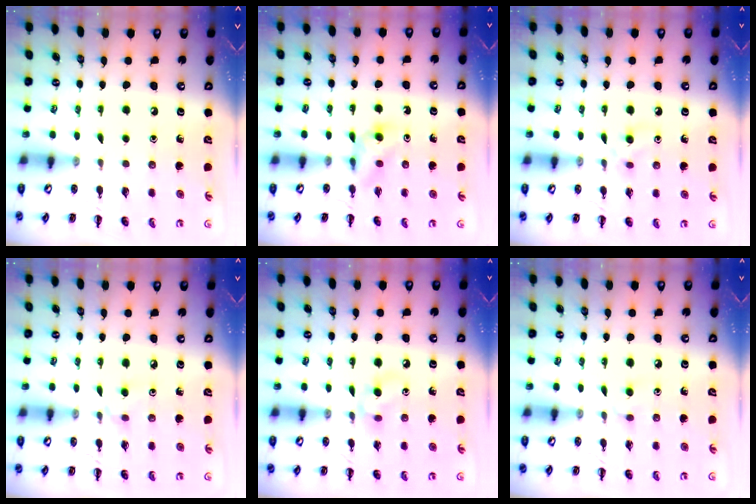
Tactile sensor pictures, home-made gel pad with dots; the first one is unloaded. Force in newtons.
{"total": 3.5, "press": 3.2, "slide": 1.4}
{"total": 4.8, "press": 4.6, "slide": 1.5}
{"total": 3.3, "press": 3.1, "slide": 1.2}
{"total": 4.9, "press": 4.7, "slide": 1.5}
{"total": 4.3, "press": 4.0, "slide": 1.5}